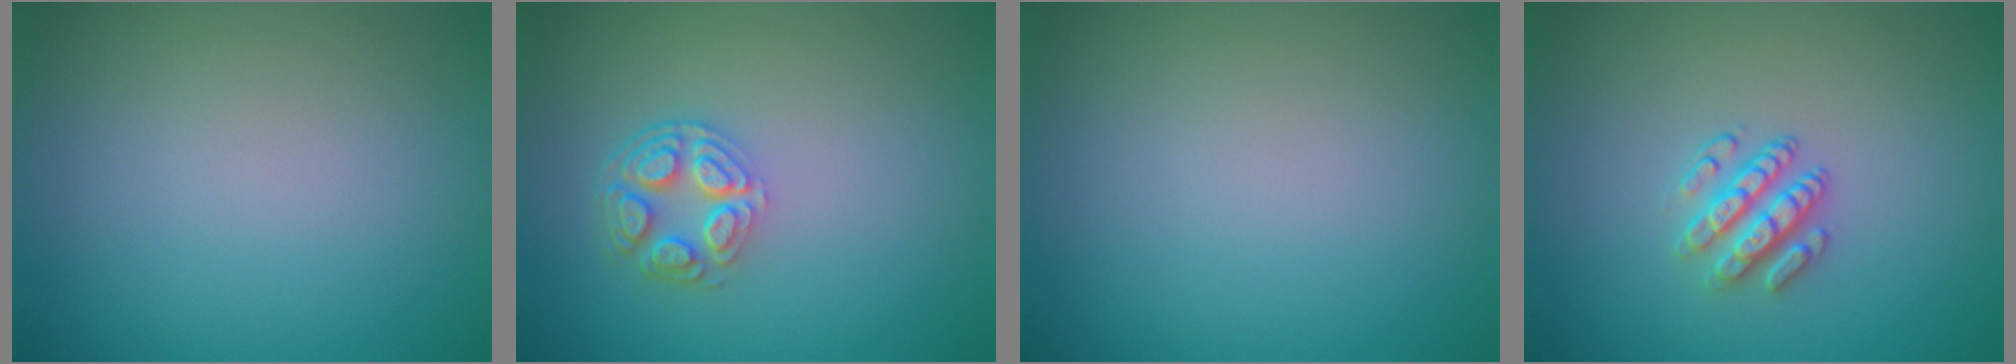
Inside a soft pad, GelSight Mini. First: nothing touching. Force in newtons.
{"total": 4.1, "press": 3.2, "slide": 2.6}
{"total": 0.0}
{"total": 3.0, "press": 2.4, "slide": 1.6}